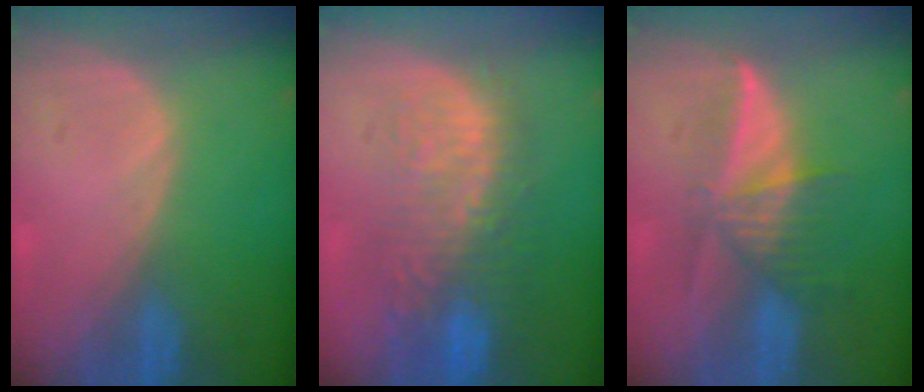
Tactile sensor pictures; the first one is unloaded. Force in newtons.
{"total": 11.0, "press": 9.5, "slide": 5.4}
{"total": 6.0, "press": 5.8, "slide": 1.6}